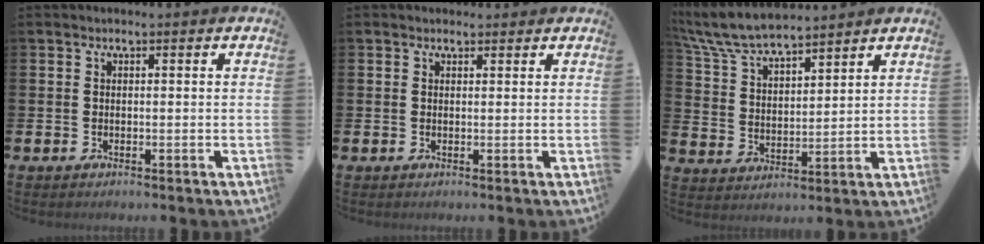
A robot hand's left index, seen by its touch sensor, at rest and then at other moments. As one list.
[{"total": 1.0, "force": [0.8, 0.5, 0.1], "torque": [0.006, 0.002, 0.013]}, {"total": 7.7, "force": [7.2, 1.2, 2.3], "torque": [-0.077, -0.034, 0.131]}]